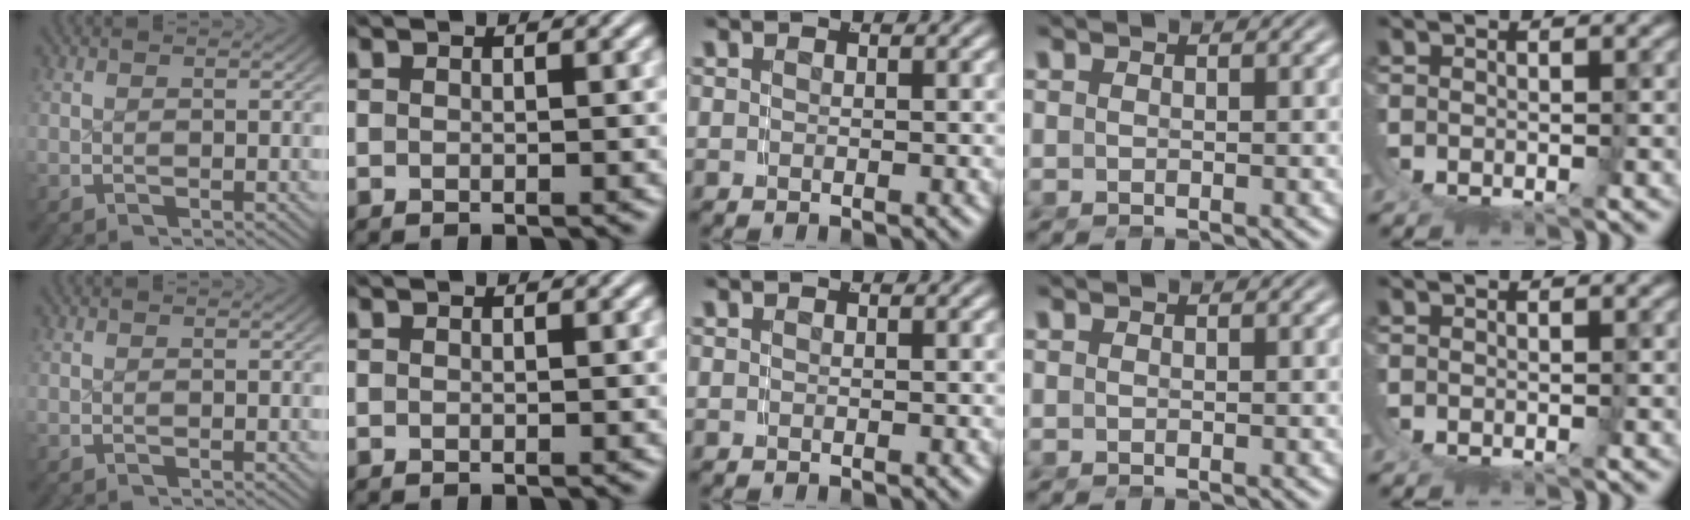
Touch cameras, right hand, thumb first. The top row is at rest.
{}